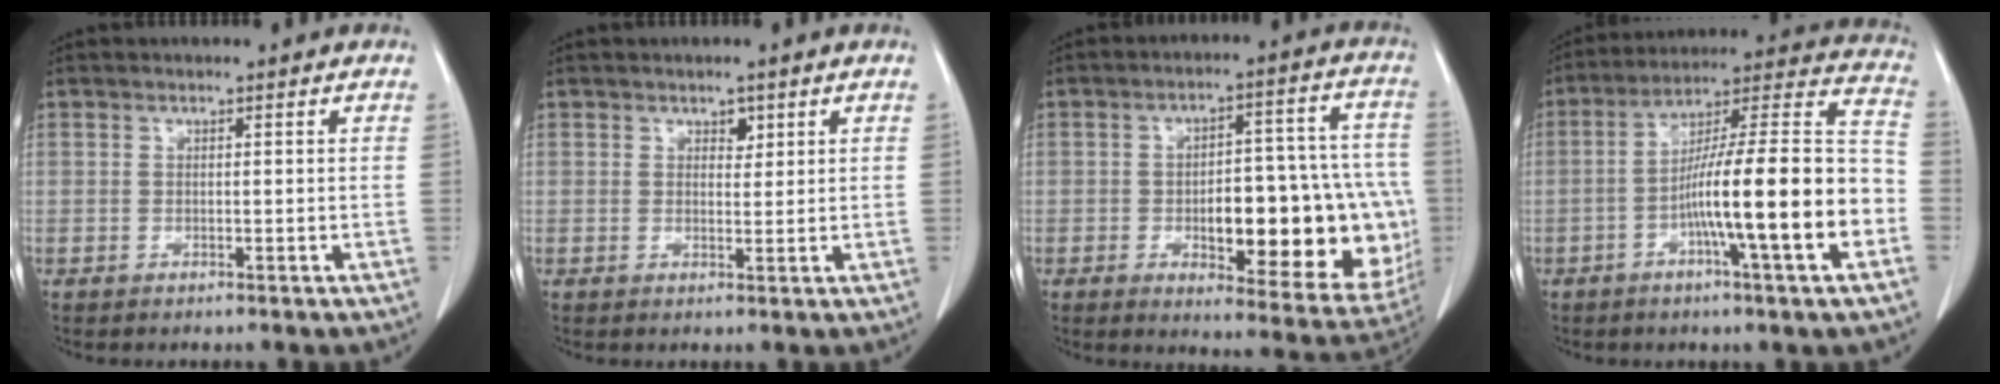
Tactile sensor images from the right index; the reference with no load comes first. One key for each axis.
{"total": 1.6, "fx": 1.0, "fy": 1.0, "fz": 0.8, "tx": -0.009, "ty": -0.002, "tz": 0.015}
{"total": 21.7, "fx": -4.1, "fy": 7.4, "fz": 20.0, "tx": -0.180, "ty": 0.035, "tz": -0.025}
{"total": 19.6, "fx": -5.5, "fy": 0.7, "fz": 18.8, "tx": -0.272, "ty": 0.017, "tz": -0.088}